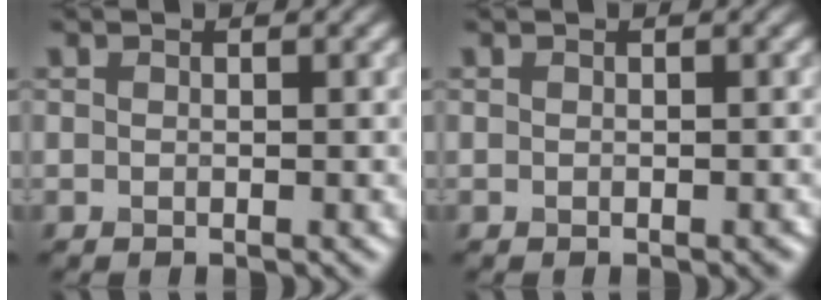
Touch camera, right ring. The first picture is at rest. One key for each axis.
{"total": 0.0}